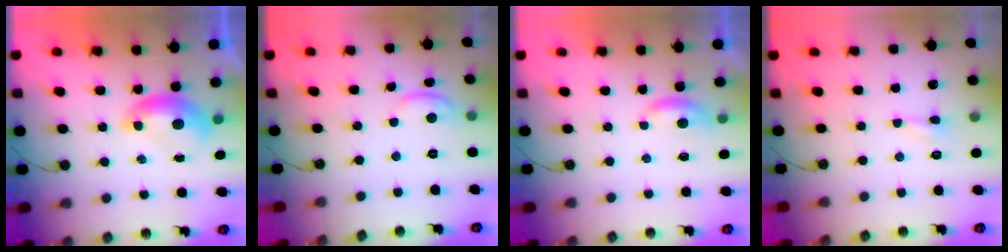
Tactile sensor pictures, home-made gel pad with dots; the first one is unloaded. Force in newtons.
{"total": 0.8, "press": 0.6, "slide": 0.5}
{"total": 2.6, "press": 2.6, "slide": 0.4}
{"total": 0.9, "press": 0.8, "slide": 0.4}